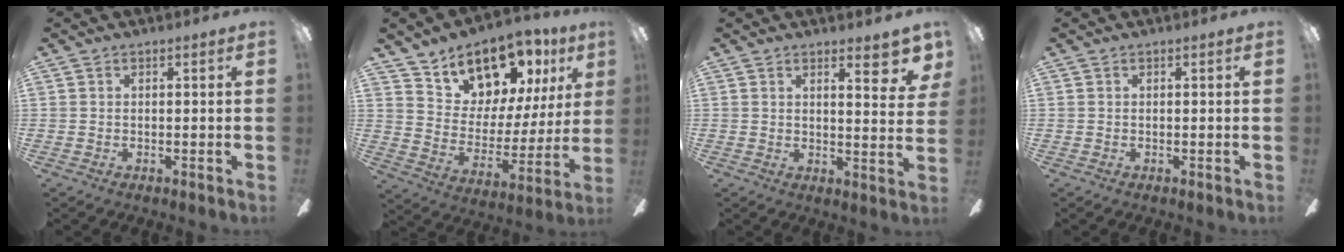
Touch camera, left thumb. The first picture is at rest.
{"total": 14.9, "force": [11.9, 7.9, 4.3], "torque": [-0.089, -0.089, 0.218]}
{"total": 6.8, "force": [4.4, 1.7, 4.9], "torque": [-0.047, -0.035, 0.064]}
{"total": 0.0}